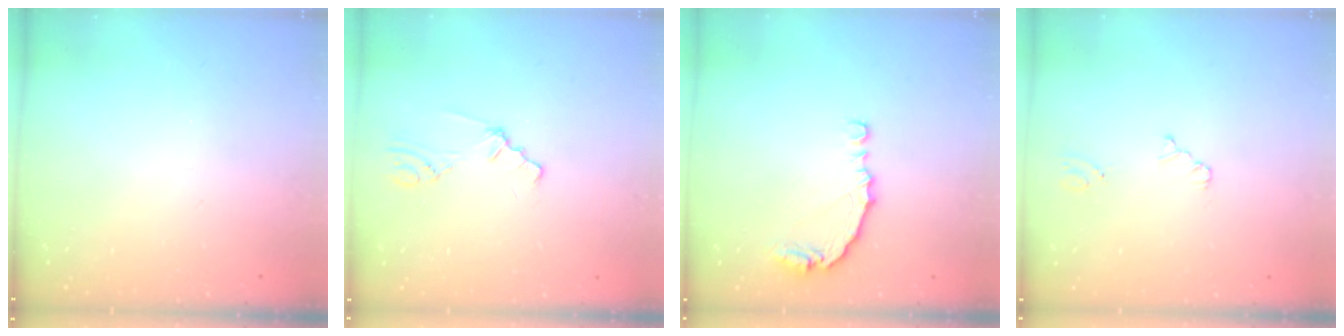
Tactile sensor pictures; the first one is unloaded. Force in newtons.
{"total": 0.9, "press": 0.9, "slide": 0.2}
{"total": 9.9, "press": 9.9, "slide": 0.8}
{"total": 2.2, "press": 2.2, "slide": 0.4}